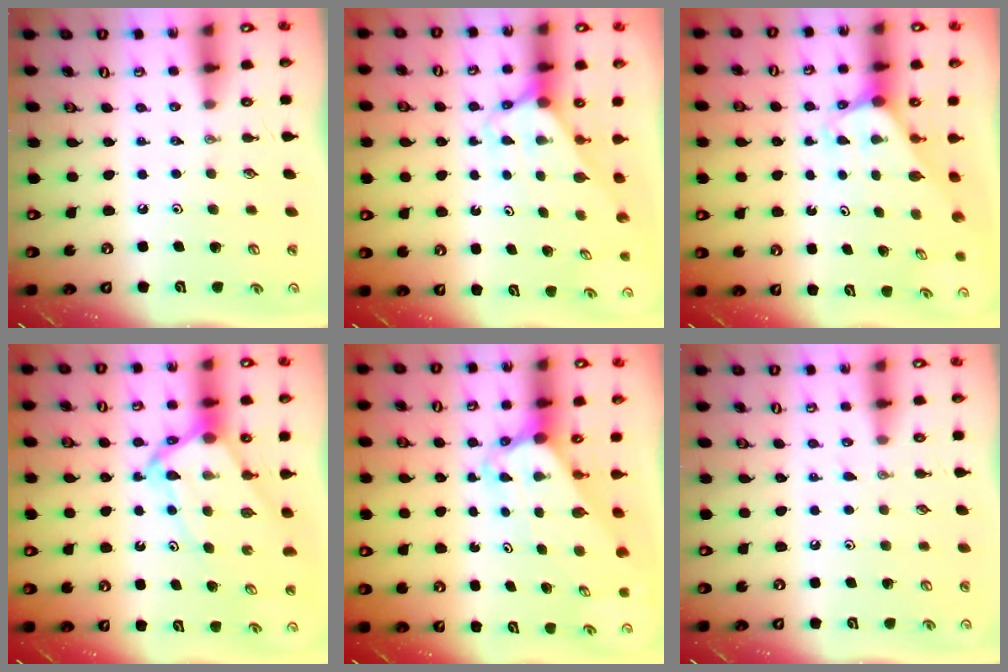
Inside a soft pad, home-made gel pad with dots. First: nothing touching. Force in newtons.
{"total": 2.7, "press": 2.7, "slide": 0.2}
{"total": 2.0, "press": 2.0, "slide": 0.1}
{"total": 9.5, "press": 9.5, "slide": 0.8}
{"total": 3.7, "press": 3.7, "slide": 0.3}
{"total": 4.6, "press": 4.6, "slide": 0.5}